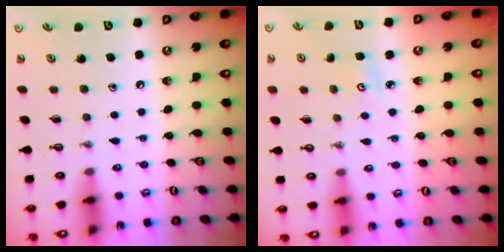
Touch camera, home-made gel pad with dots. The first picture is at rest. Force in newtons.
{"total": 2.8, "press": 2.7, "slide": 0.4}